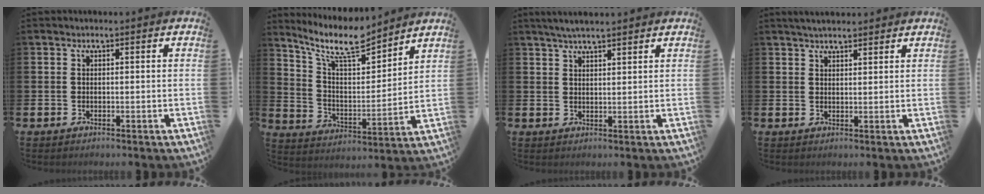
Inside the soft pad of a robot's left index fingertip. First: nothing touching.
{"total": 10.0, "force": [8.6, 2.5, 4.5], "torque": [-0.119, -0.047, 0.152]}
{"total": 3.6, "force": [3.2, 0.4, 1.5], "torque": [-0.035, -0.005, 0.058]}
{"total": 2.9, "force": [2.7, 0.6, 0.8], "torque": [-0.021, -0.005, 0.050]}